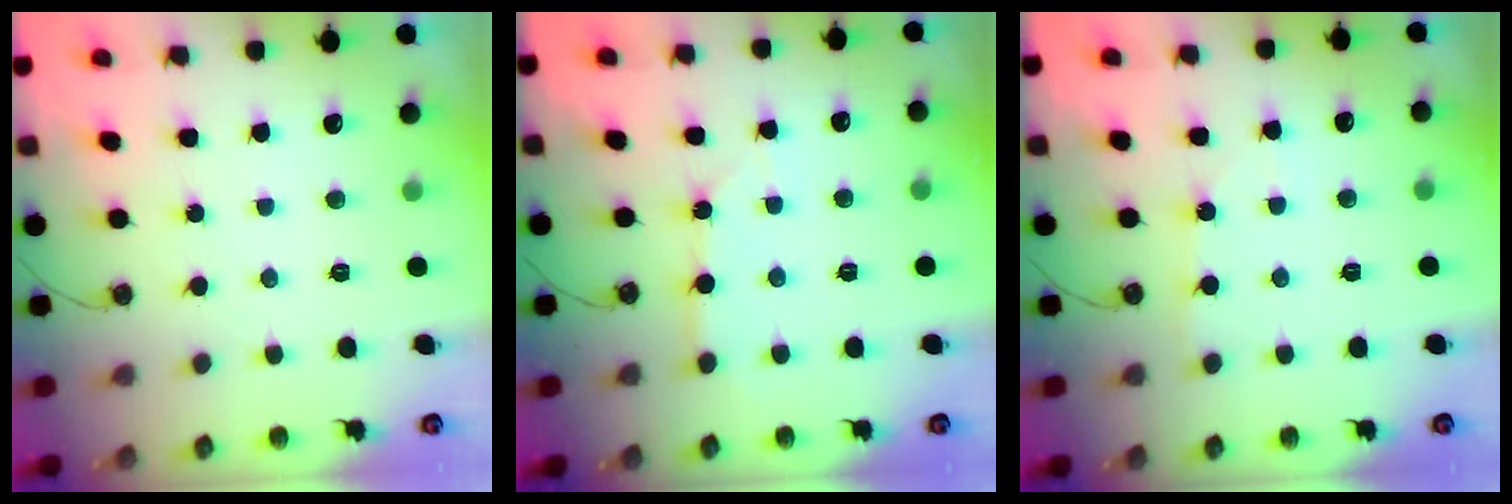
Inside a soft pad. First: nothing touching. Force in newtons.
{"total": 2.6, "press": 2.6, "slide": 0.3}
{"total": 4.5, "press": 4.5, "slide": 0.7}